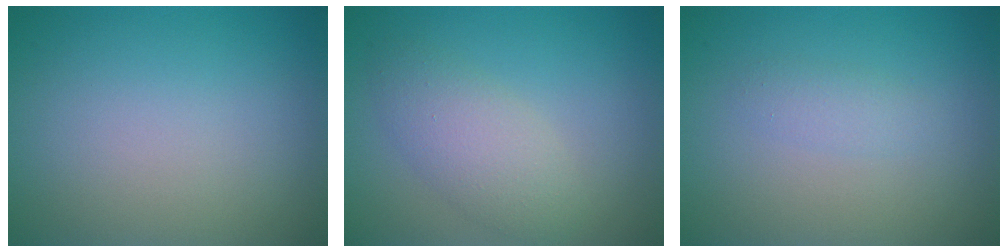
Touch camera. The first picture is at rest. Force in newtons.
{"total": 3.5, "press": 3.5, "slide": 0.1}
{"total": 1.2, "press": 1.2, "slide": 0.1}